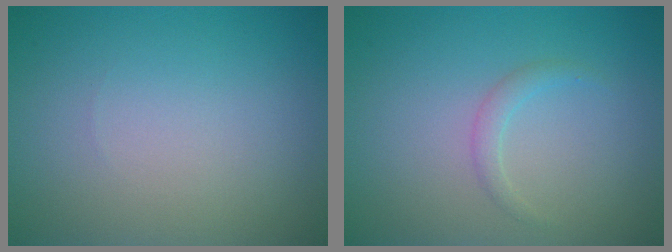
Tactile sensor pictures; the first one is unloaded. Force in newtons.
{"total": 1.1, "press": 1.1, "slide": 0.2}